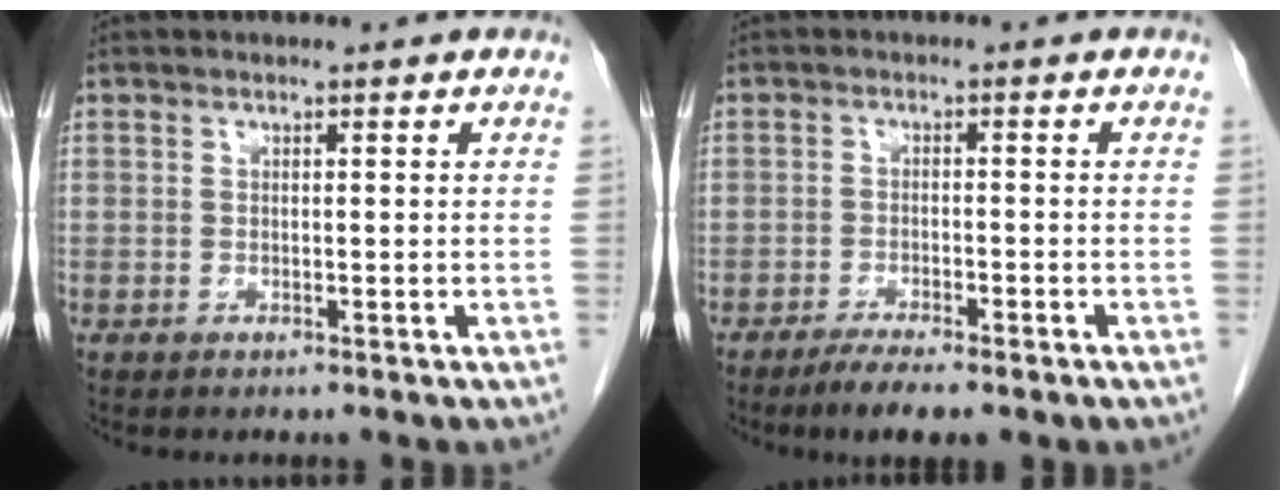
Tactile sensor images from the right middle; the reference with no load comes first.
{"total": 5.2, "force": [-3.8, 0.9, 3.5], "torque": [-0.056, -0.010, -0.056]}